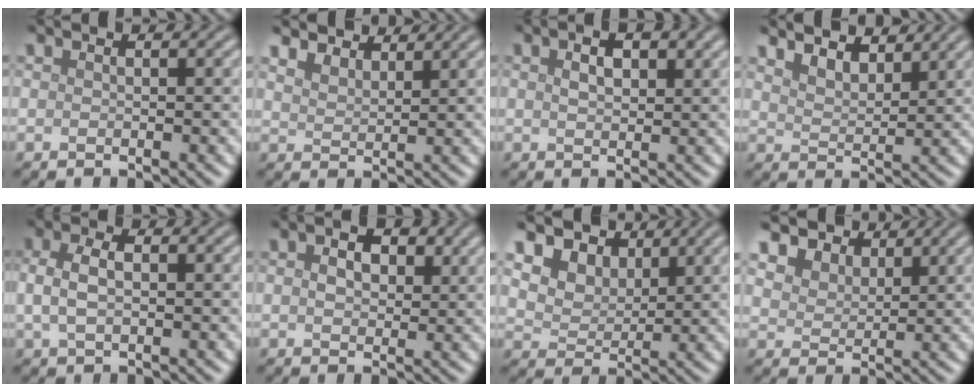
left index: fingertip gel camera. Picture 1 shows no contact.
{"total": 5.3, "force": [4.7, 1.9, 1.7], "torque": [-0.051, 0.004, 0.077]}
{"total": 3.1, "force": [1.3, 1.5, 2.4], "torque": [-0.039, 0.005, 0.023]}
{"total": 5.9, "force": [5.1, 1.8, 2.3], "torque": [-0.056, 0.011, 0.070]}
{"total": 2.9, "force": [0.4, 1.7, 2.3], "torque": [-0.055, 0.005, 0.004]}
{"total": 3.0, "force": [1.0, 1.9, 2.1], "torque": [-0.038, 0.002, 0.016]}
{"total": 8.0, "force": [4.8, 5.5, 3.2], "torque": [-0.084, 0.008, 0.082]}
{"total": 6.3, "force": [4.9, 3.5, 1.9], "torque": [-0.078, -0.003, 0.092]}